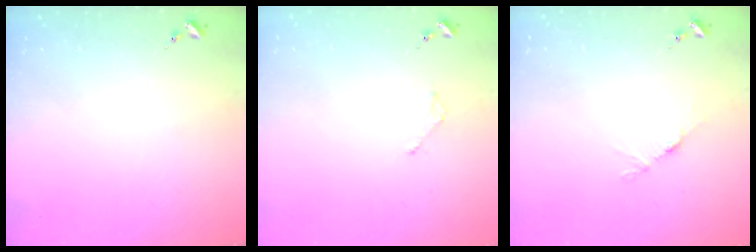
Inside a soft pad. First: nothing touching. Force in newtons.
{"total": 2.0, "press": 2.0, "slide": 0.3}
{"total": 4.0, "press": 3.9, "slide": 0.5}